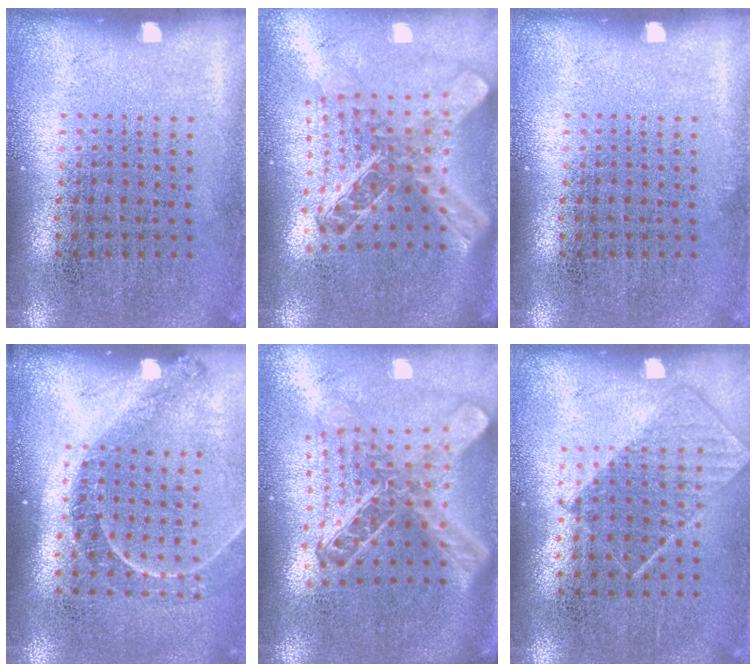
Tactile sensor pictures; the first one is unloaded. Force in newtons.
{"total": 2.6, "press": 2.0, "slide": 1.7}
{"total": 0.0}
{"total": 1.2, "press": 1.2, "slide": 0.2}
{"total": 2.7, "press": 2.0, "slide": 1.8}
{"total": 0.8, "press": 0.6, "slide": 0.4}